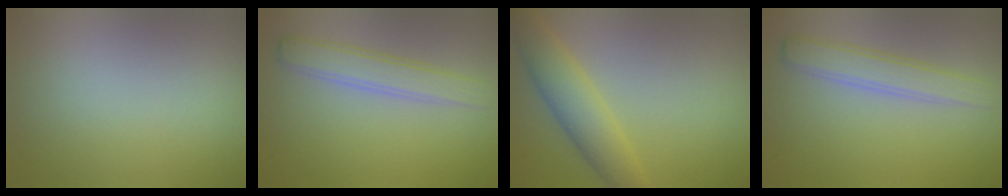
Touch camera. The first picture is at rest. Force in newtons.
{"total": 3.0, "press": 3.0, "slide": 0.1}
{"total": 4.4, "press": 4.4, "slide": 0.2}
{"total": 3.0, "press": 3.0, "slide": 0.1}